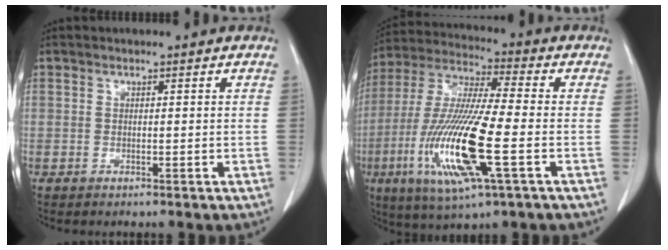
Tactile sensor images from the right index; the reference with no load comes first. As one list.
[{"total": 17.8, "force": [-4.8, 1.8, 17.1], "torque": [-0.361, -0.021, -0.087]}]